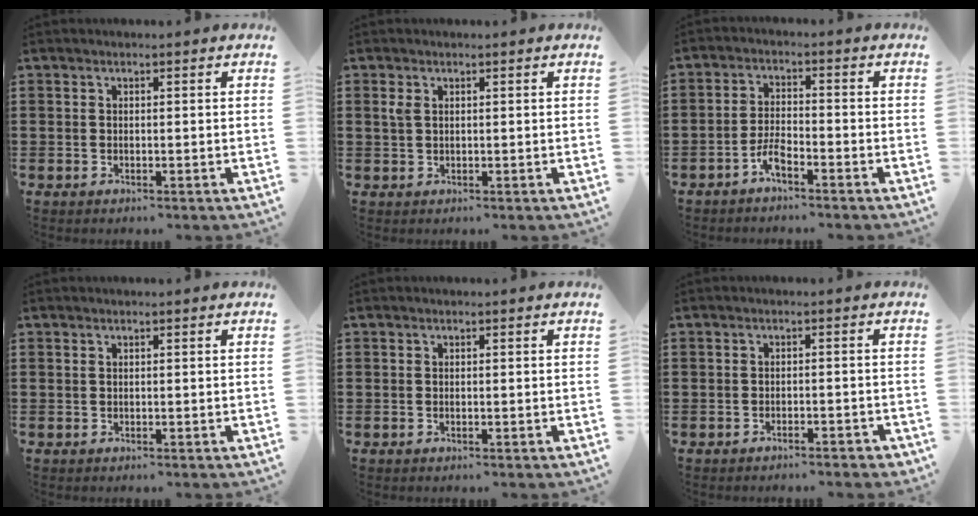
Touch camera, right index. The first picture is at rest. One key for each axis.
{"total": 1.6, "fx": 0.6, "fy": 1.0, "fz": 1.1, "tx": -0.026, "ty": 0.006, "tz": 0.010}
{"total": 3.4, "fx": -2.7, "fy": 0.7, "fz": 2.0, "tx": -0.052, "ty": 0.003, "tz": -0.056}
{"total": 0.0}
{"total": 0.0}
{"total": 1.5, "fx": -1.5, "fy": 0.1, "fz": 0.4, "tx": -0.011, "ty": 0.002, "tz": -0.031}